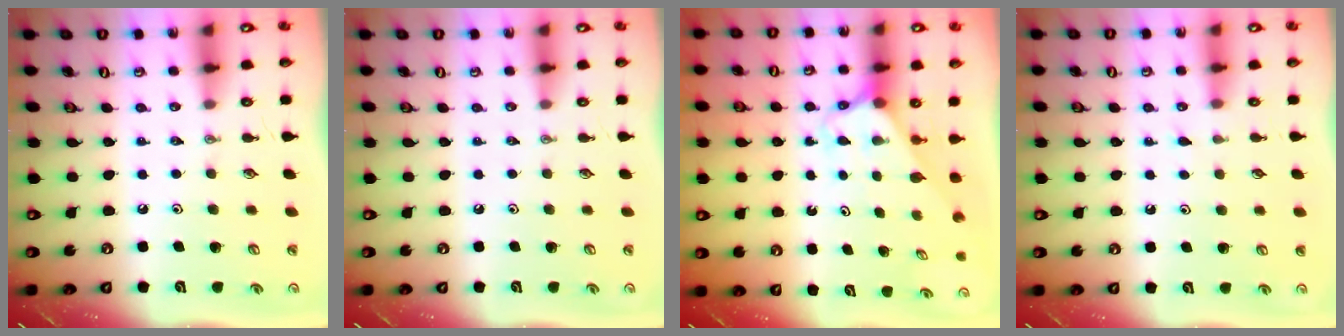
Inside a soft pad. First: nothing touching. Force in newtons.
{"total": 0.0}
{"total": 2.5, "press": 2.5, "slide": 0.2}
{"total": 2.8, "press": 2.7, "slide": 0.3}